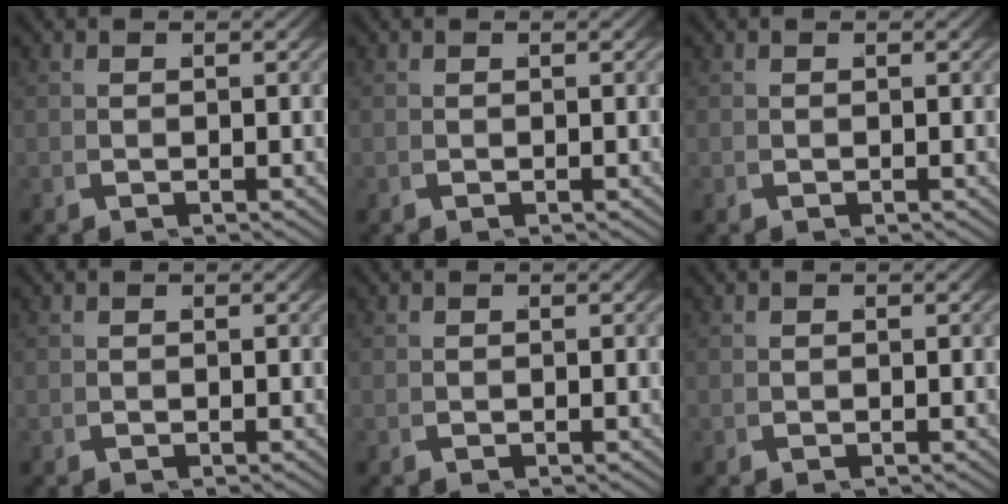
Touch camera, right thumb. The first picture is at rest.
{"total": 0.0}
{"total": 0.0}
{"total": 0.0}
{"total": 0.0}
{"total": 0.0}